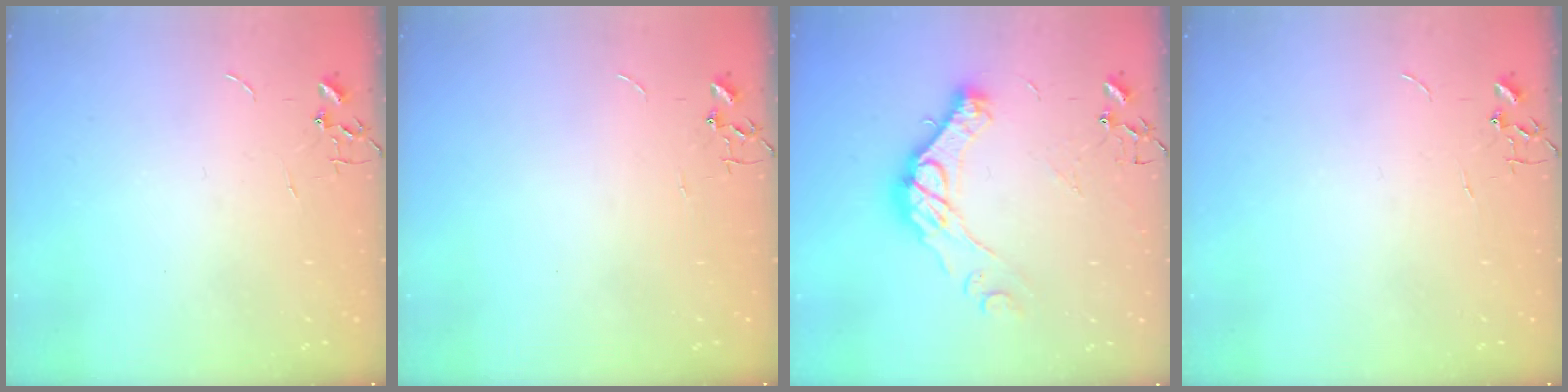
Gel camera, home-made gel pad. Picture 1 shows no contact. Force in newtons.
{"total": 0.0}
{"total": 15.6, "press": 15.5, "slide": 1.4}
{"total": 0.0}